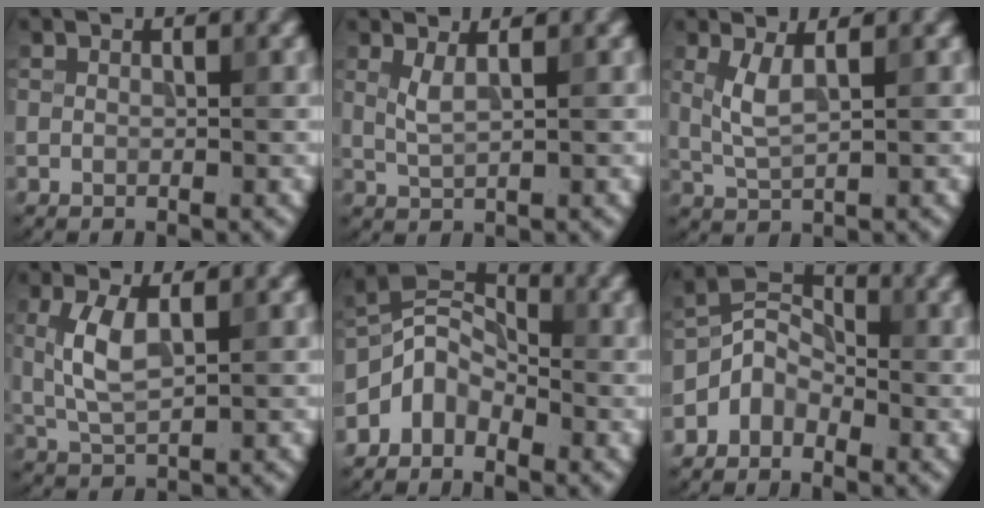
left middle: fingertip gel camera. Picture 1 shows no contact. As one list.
[{"total": 1.8, "force": [0.8, 0.5, 1.5], "torque": [-0.034, -0.005, 0.020]}, {"total": 2.5, "force": [0.8, 0.7, 2.3], "torque": [-0.055, -0.003, 0.020]}, {"total": 3.9, "force": [0.7, 1.5, 3.5], "torque": [-0.079, 0.002, 0.016]}, {"total": 4.1, "force": [-2.6, 2.6, 1.9], "torque": [-0.030, 0.007, -0.064]}, {"total": 3.3, "force": [-2.2, 2.2, 1.3], "torque": [-0.023, 0.008, -0.054]}]